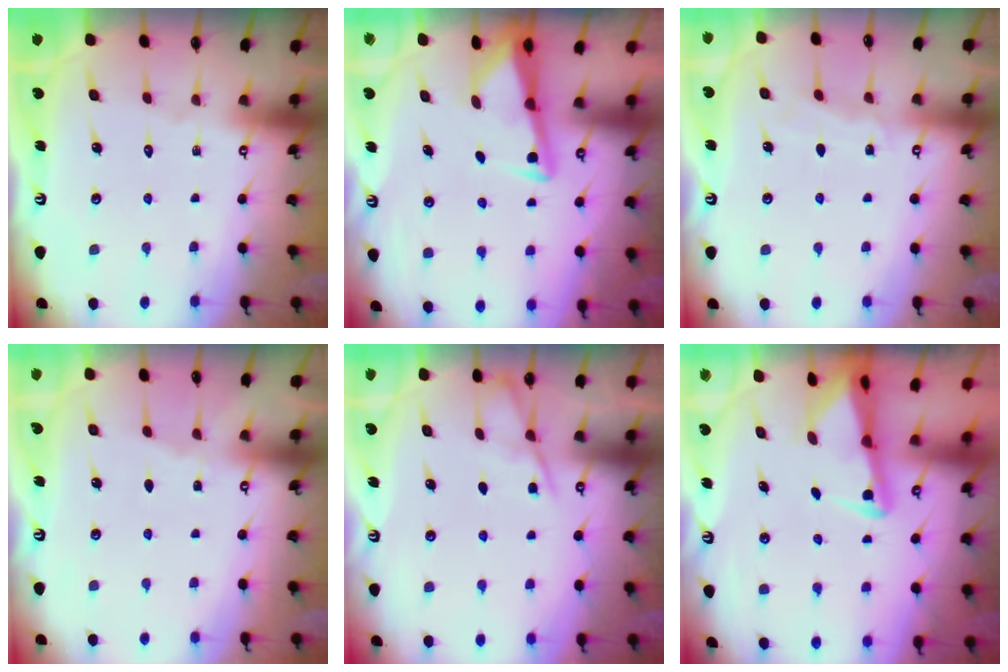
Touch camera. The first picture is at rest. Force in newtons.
{"total": 2.9, "press": 2.9, "slide": 0.4}
{"total": 4.0, "press": 3.9, "slide": 0.5}
{"total": 2.3, "press": 2.3, "slide": 0.3}
{"total": 4.4, "press": 4.4, "slide": 0.5}
{"total": 2.5, "press": 2.4, "slide": 0.6}